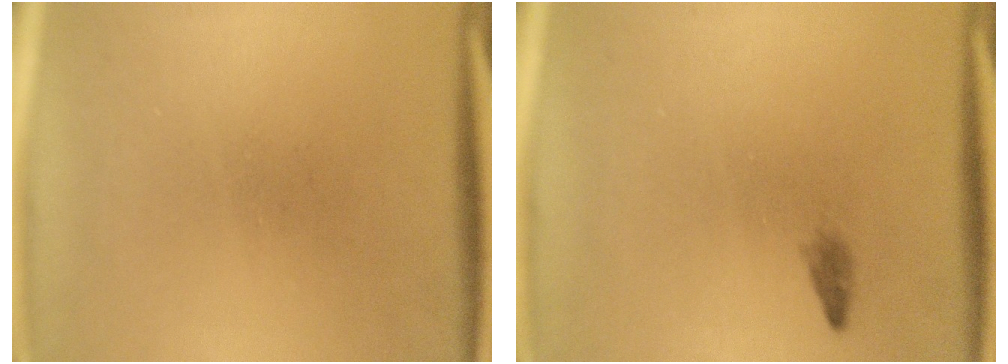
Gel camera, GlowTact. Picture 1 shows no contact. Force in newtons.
{"total": 0.8}